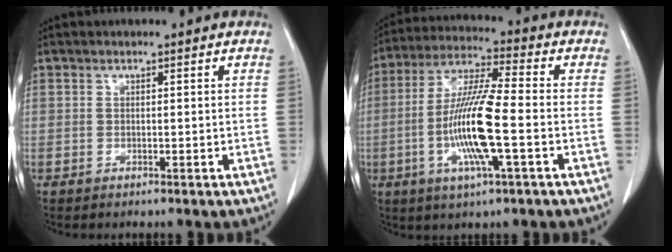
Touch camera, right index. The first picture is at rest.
{"total": 13.3, "force": [-3.0, 0.8, 12.9], "torque": [-0.258, -0.009, -0.062]}